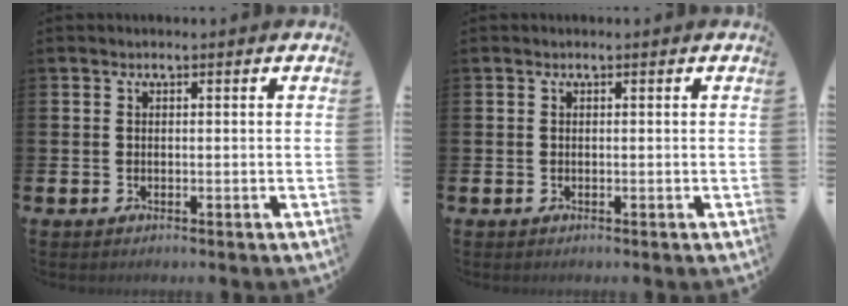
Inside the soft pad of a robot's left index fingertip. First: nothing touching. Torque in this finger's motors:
{"motor_torque": [0.03, 0.03, -0.03, 0.01]}